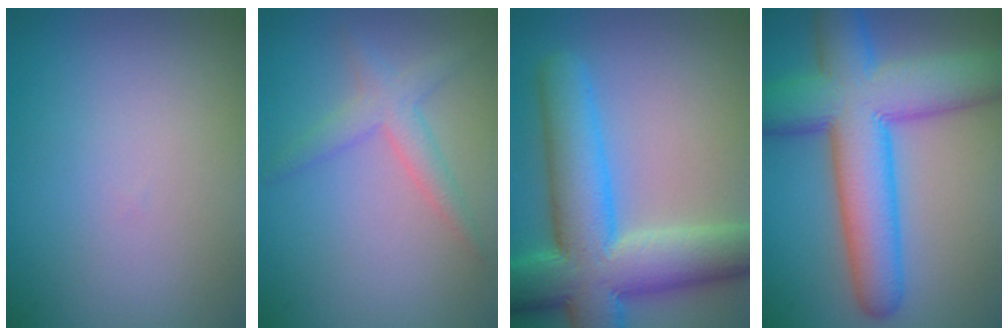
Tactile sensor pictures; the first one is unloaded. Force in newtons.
{"total": 2.5, "press": 2.5, "slide": 0.2}
{"total": 11.2, "press": 11.2, "slide": 0.4}
{"total": 11.6, "press": 11.6, "slide": 0.3}